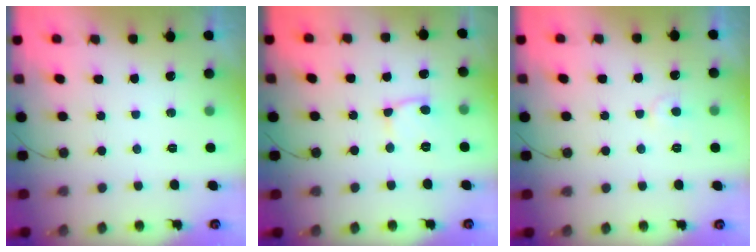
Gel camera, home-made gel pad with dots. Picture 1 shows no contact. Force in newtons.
{"total": 8.1, "press": 8.1, "slide": 1.0}
{"total": 4.5, "press": 4.4, "slide": 0.4}